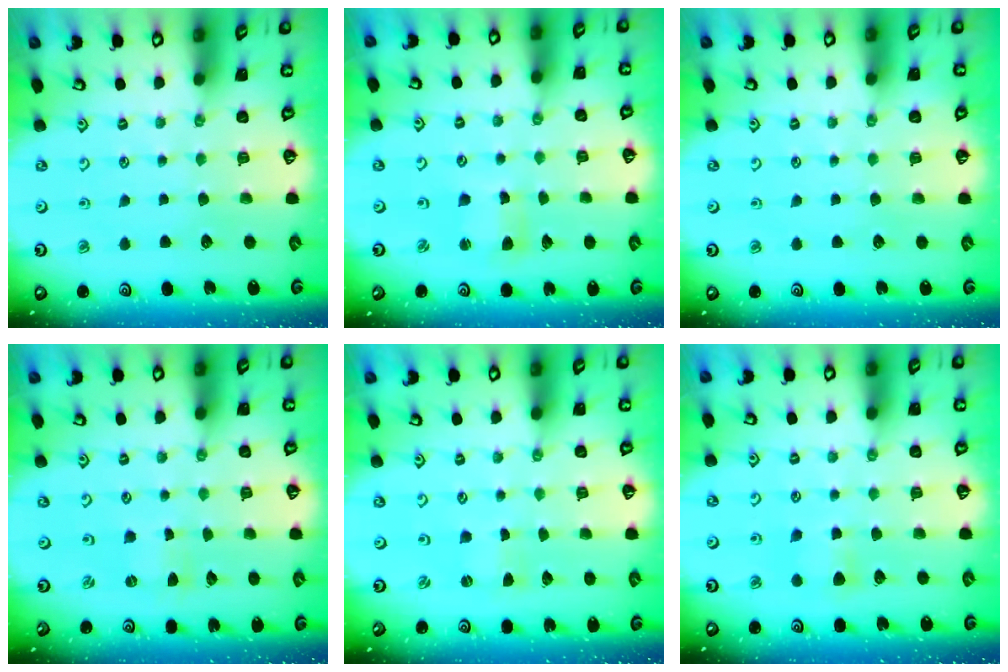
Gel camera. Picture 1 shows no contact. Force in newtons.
{"total": 3.7, "press": 3.7, "slide": 0.3}
{"total": 0.0}
{"total": 0.0}
{"total": 0.0}
{"total": 5.2, "press": 5.1, "slide": 1.0}